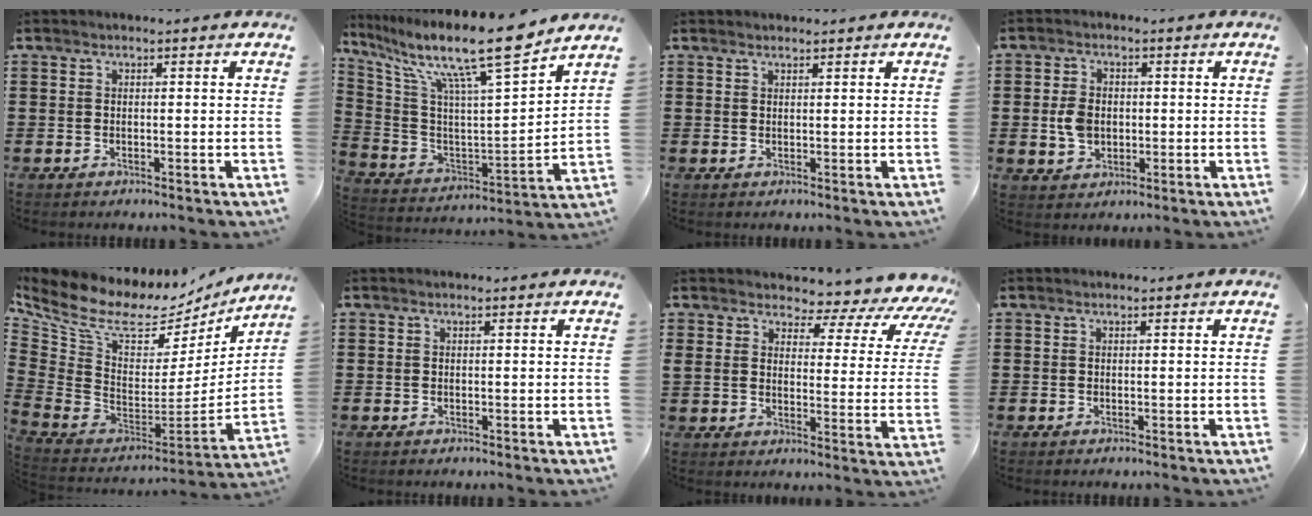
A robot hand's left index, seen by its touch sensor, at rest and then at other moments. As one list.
[{"total": 14.6, "force": [11.0, 1.5, 9.5], "torque": [-0.191, -0.073, 0.172]}, {"total": 0.8, "force": [0.8, 0.2, 0.1], "torque": [-0.003, 0.000, 0.015]}, {"total": 4.7, "force": [-0.2, 3.5, 3.0], "torque": [-0.079, 0.007, -0.010]}, {"total": 10.0, "force": [7.2, 4.4, 5.4], "torque": [-0.165, -0.068, 0.116]}, {"total": 0.0}, {"total": 5.0, "force": [3.7, 2.0, 2.6], "torque": [-0.062, -0.022, 0.057]}, {"total": 0.0}]